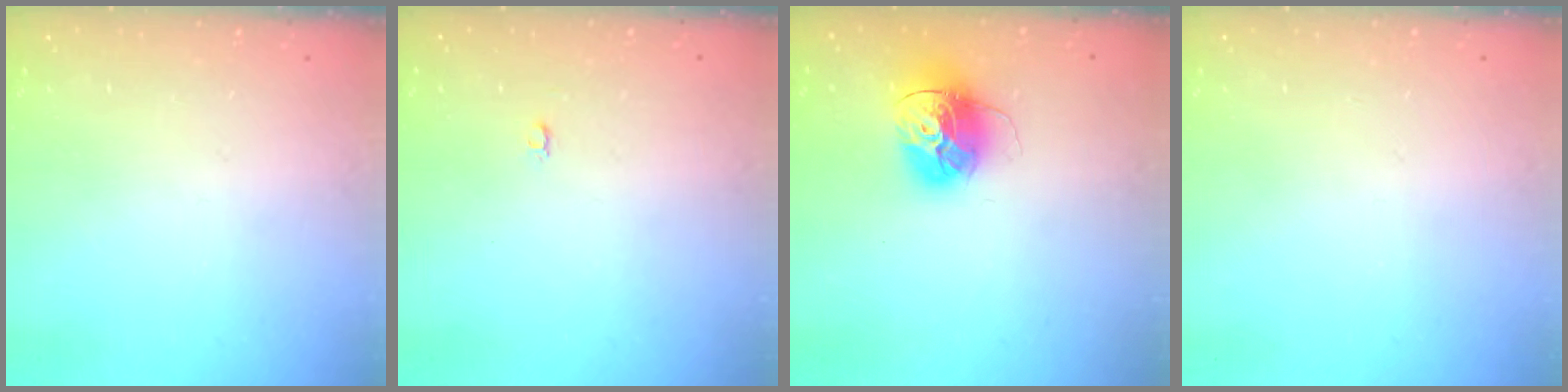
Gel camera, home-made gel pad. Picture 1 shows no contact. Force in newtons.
{"total": 2.2, "press": 2.2, "slide": 0.2}
{"total": 14.5, "press": 14.4, "slide": 1.5}
{"total": 0.0}